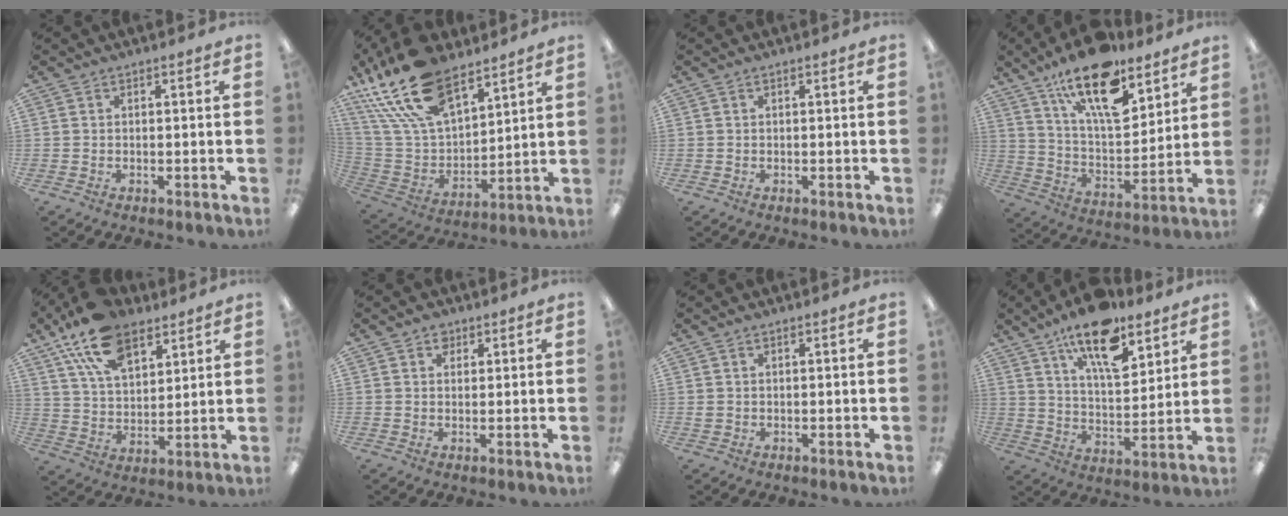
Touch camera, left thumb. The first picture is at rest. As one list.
[{"total": 23.1, "force": [15.3, 11.1, 13.3], "torque": [-0.286, -0.075, 0.278]}, {"total": 0.0}, {"total": 19.9, "force": [13.3, 7.9, 12.5], "torque": [-0.203, -0.075, 0.226]}, {"total": 17.0, "force": [10.6, 9.3, 9.4], "torque": [-0.174, -0.036, 0.196]}, {"total": 2.6, "force": [1.6, 1.8, 0.9], "torque": [-0.004, -0.003, 0.026]}, {"total": 1.0, "force": [0.4, 0.7, 0.5], "torque": [-0.011, 0.004, 0.007]}, {"total": 16.4, "force": [11.2, 6.6, 10.0], "torque": [-0.163, -0.053, 0.189]}]